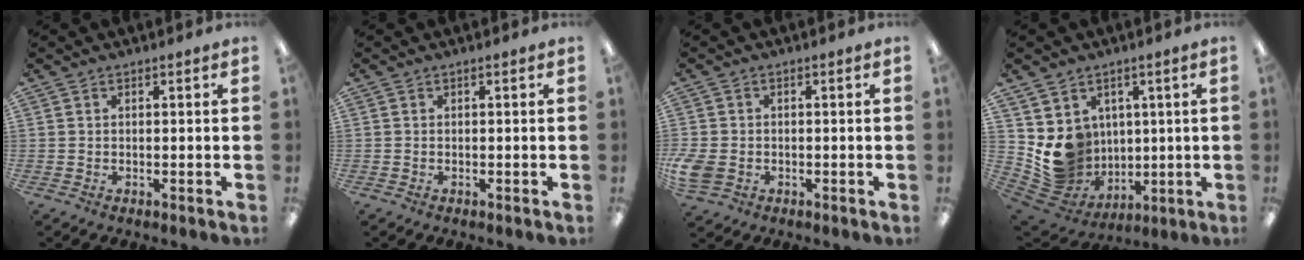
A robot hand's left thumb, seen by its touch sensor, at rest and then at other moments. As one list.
[{"total": 0.0}, {"total": 5.0, "force": [-1.2, 3.9, 2.8], "torque": [-0.070, 0.004, -0.023]}, {"total": 10.2, "force": [2.3, 9.6, 2.3], "torque": [-0.066, -0.032, 0.058]}]